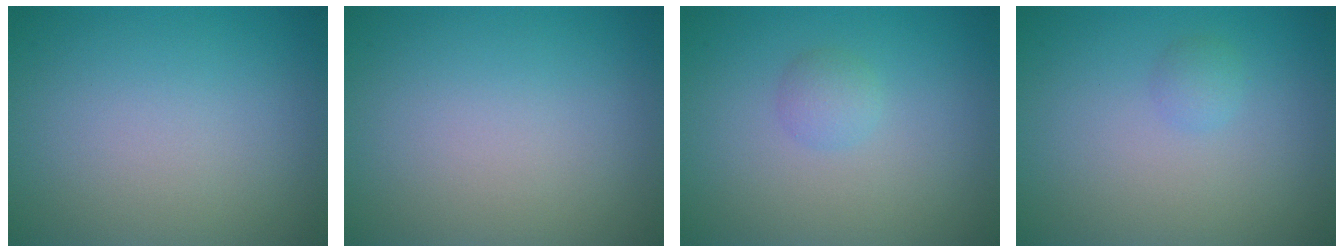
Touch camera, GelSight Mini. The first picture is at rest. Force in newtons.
{"total": 0.0}
{"total": 1.3, "press": 1.3, "slide": 0.0}
{"total": 0.9, "press": 0.9, "slide": 0.0}